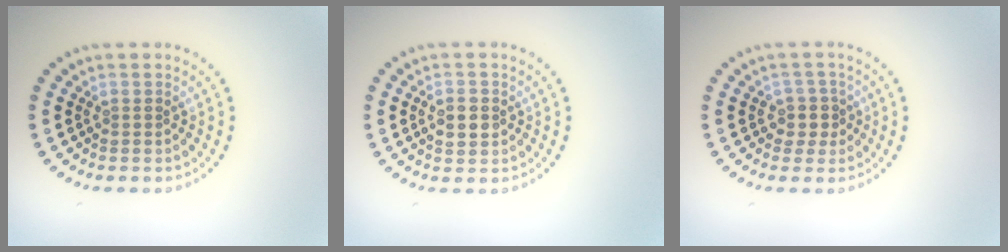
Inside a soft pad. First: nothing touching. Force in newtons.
{"total": 2.2, "press": 2.2, "slide": 0.1}
{"total": 2.1, "press": 1.7, "slide": 1.2}